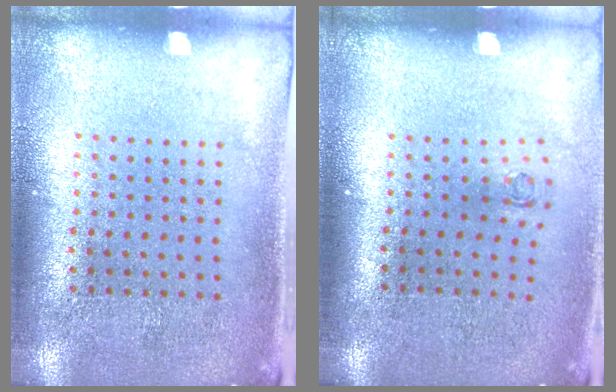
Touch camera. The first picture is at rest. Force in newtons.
{"total": 0.7, "press": 0.3, "slide": 0.6}